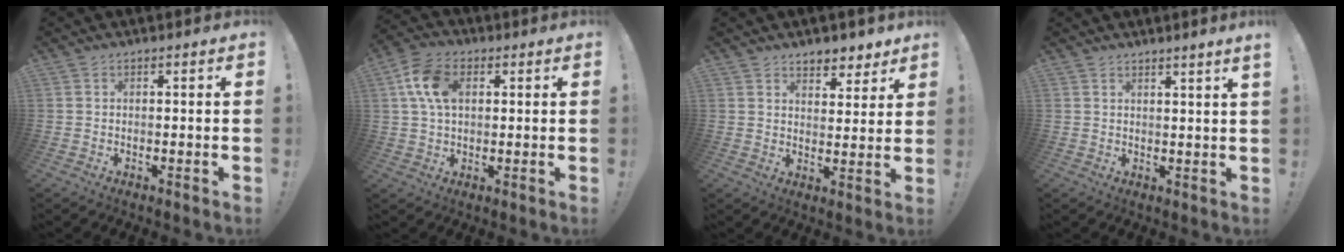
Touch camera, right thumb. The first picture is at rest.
{"total": 11.7, "force": [3.2, 7.9, 8.1], "torque": [-0.152, 0.012, 0.064]}
{"total": 6.6, "force": [5.6, 3.0, 1.6], "torque": [-0.007, -0.045, 0.102]}
{"total": 2.6, "force": [2.0, -0.7, 1.5], "torque": [-0.018, -0.015, 0.031]}